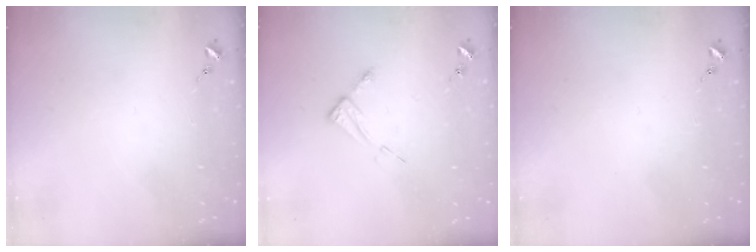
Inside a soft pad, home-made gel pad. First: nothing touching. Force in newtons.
{"total": 6.5, "press": 6.5, "slide": 0.5}
{"total": 0.0}